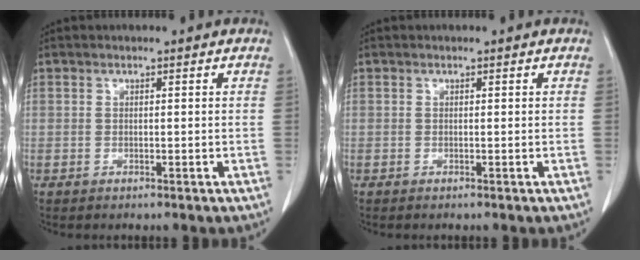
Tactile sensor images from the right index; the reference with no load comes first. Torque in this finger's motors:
{"motor_torque": [0.07, -0.05, -0.03, 0.01]}